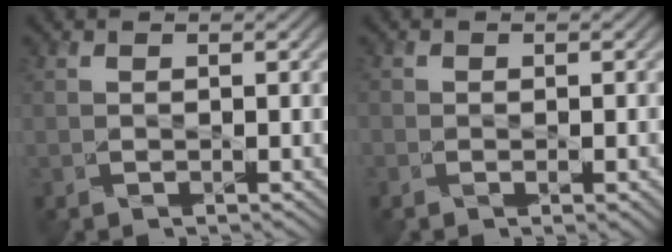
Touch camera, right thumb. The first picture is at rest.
{"total": 1.4, "force": [-0.5, 0.8, 1.1], "torque": [-0.020, -0.006, -0.005]}